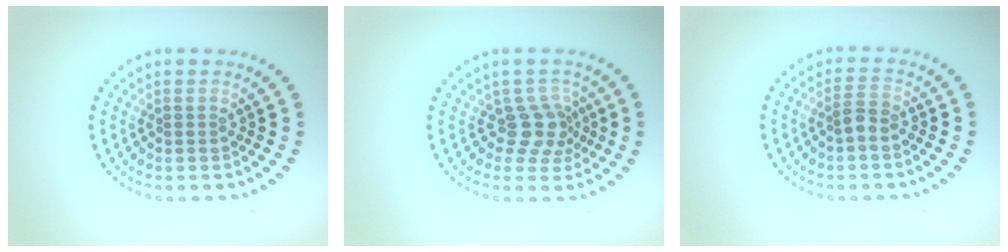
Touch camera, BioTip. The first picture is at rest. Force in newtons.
{"total": 2.8, "press": 2.1, "slide": 1.8}
{"total": 1.5, "press": 1.3, "slide": 0.8}